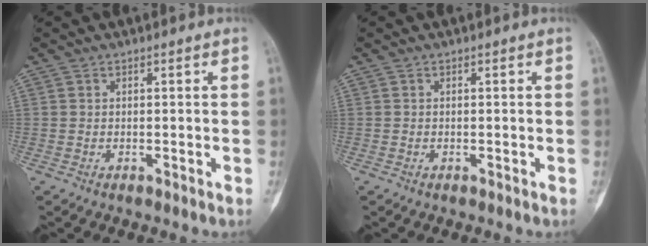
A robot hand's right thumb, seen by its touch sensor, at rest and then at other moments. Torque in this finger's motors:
{"motor_torque": [-0.19, -0.06, 0.19, -0.07, 0.02]}